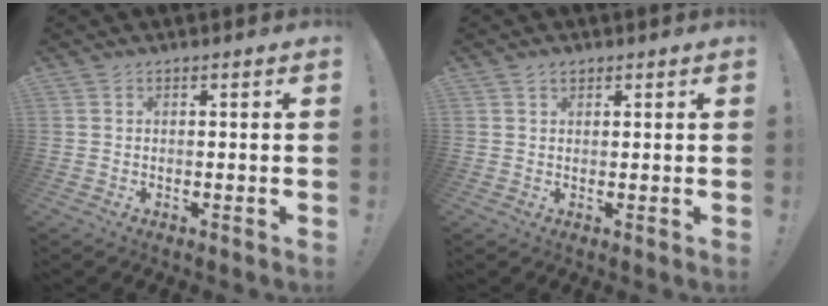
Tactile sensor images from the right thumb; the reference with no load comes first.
{"total": 1.6, "force": [1.1, 0.9, 0.7], "torque": [-0.014, 0.000, 0.019]}